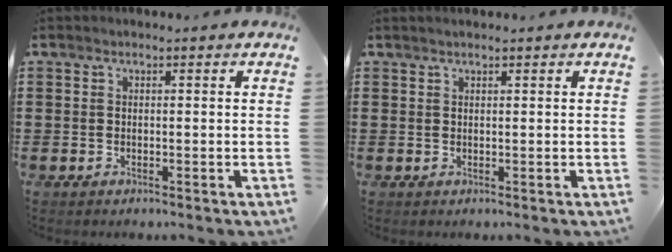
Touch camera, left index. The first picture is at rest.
{"total": 0.5, "force": [0.4, 0.0, 0.3], "torque": [-0.006, 0.000, 0.009]}